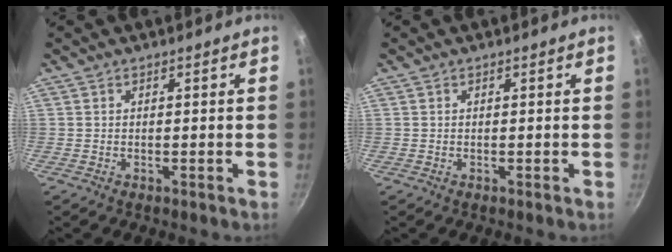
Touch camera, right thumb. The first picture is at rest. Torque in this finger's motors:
{"motor_torque": [0.00, 0.00, -0.07, 0.07, 0.00]}